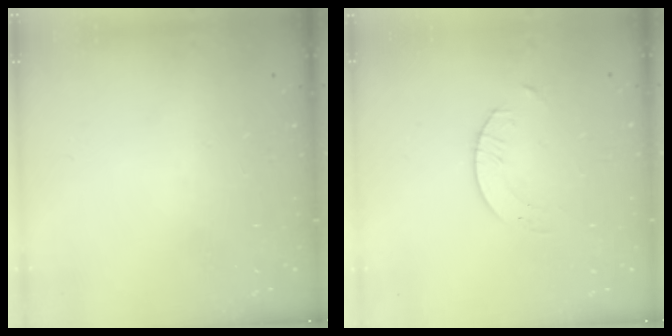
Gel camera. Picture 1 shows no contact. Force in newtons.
{"total": 1.7, "press": 1.7, "slide": 0.2}